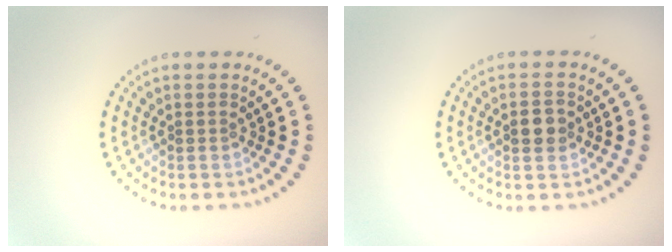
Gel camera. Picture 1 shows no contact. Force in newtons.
{"total": 2.7, "press": 2.7, "slide": 0.1}